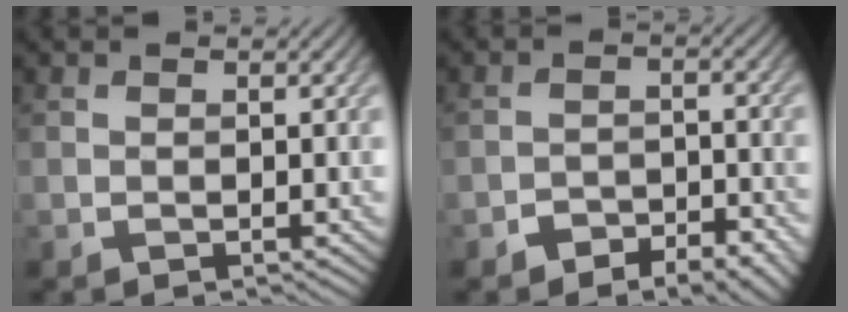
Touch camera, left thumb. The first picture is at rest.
{"total": 7.3, "force": [-4.7, 3.5, 4.2], "torque": [-0.055, -0.006, -0.071]}